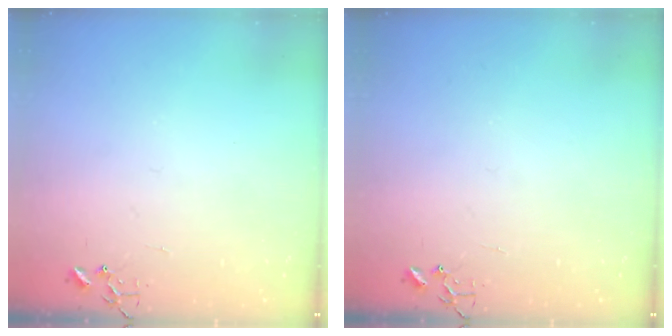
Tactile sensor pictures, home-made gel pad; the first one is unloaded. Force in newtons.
{"total": 0.0}